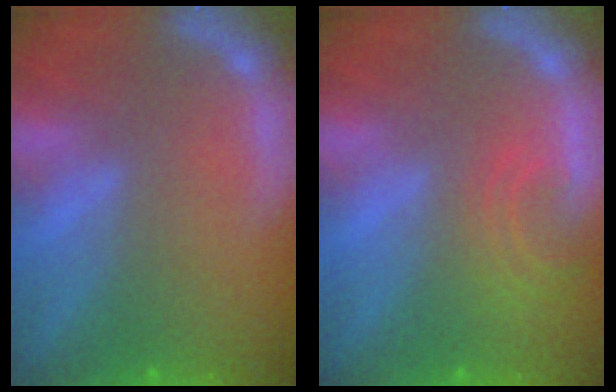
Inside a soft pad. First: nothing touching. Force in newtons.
{"total": 2.9}